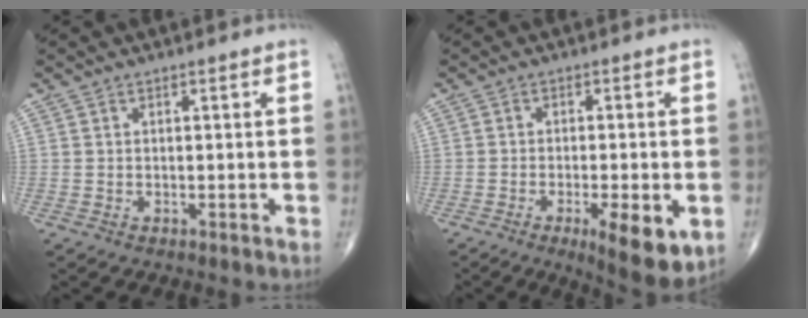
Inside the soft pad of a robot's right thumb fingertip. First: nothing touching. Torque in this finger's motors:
{"motor_torque": [0.97, 1.62, 0.07, -0.22, 0.26]}